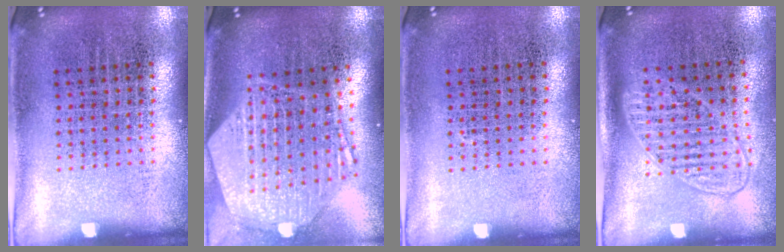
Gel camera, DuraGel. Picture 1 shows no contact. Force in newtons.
{"total": 2.8, "press": 2.2, "slide": 1.7}
{"total": 0.0}
{"total": 1.4, "press": 1.2, "slide": 0.7}